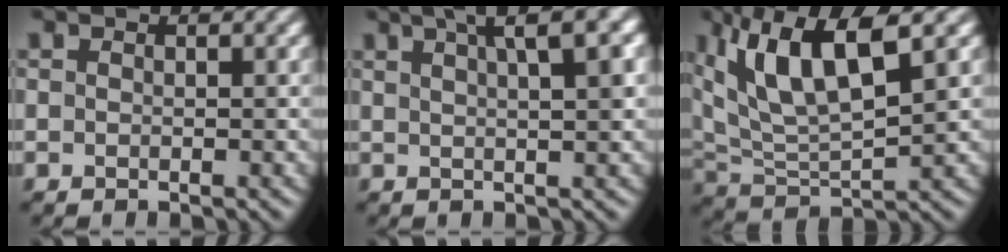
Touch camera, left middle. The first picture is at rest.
{"total": 6.1, "force": [3.2, 1.6, 5.0], "torque": [-0.046, 0.032, 0.030]}
{"total": 9.1, "force": [4.2, 2.7, 7.6], "torque": [-0.157, 0.010, 0.078]}